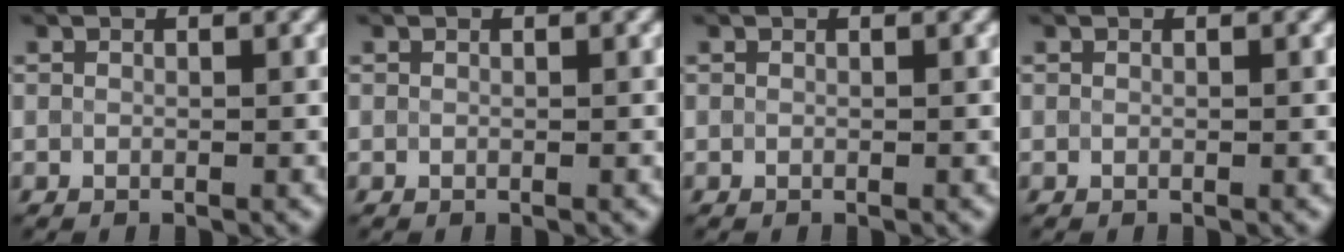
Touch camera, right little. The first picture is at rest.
{"total": 0.0}
{"total": 0.0}
{"total": 0.0}